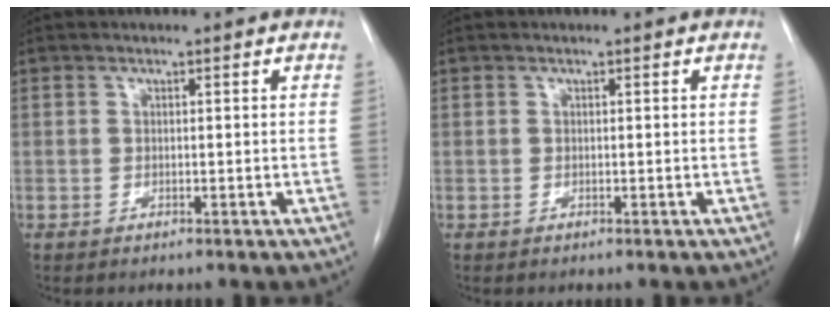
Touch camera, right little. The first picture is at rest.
{"total": 0.0}